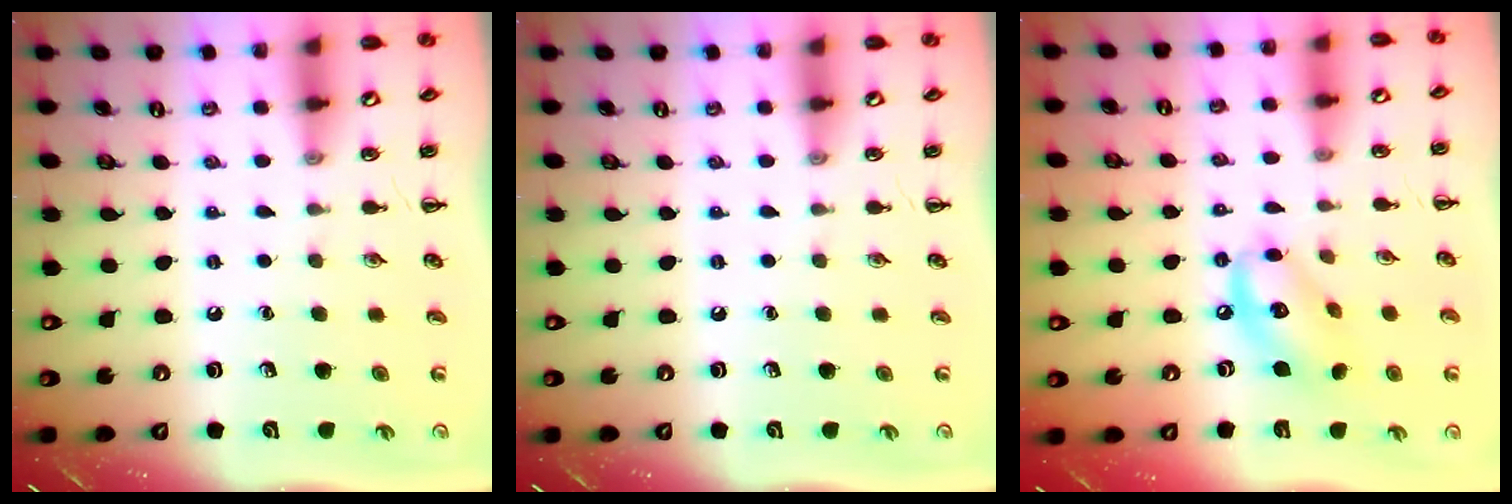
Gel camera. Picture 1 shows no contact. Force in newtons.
{"total": 0.0}
{"total": 10.6, "press": 10.4, "slide": 1.7}